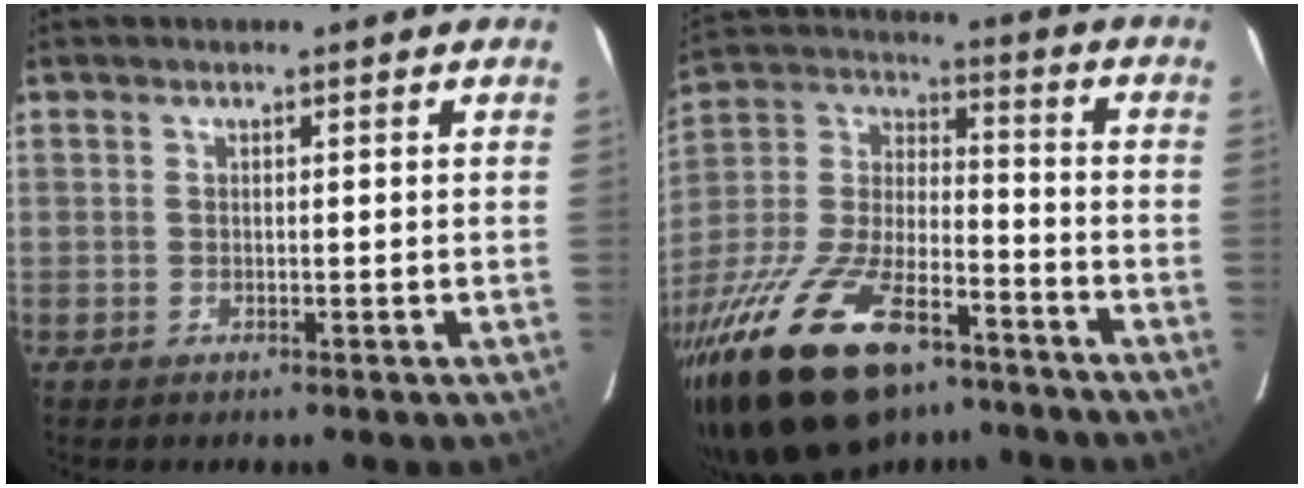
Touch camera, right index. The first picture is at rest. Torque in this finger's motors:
{"motor_torque": [1.67, -0.47, 1.05, 0.21]}